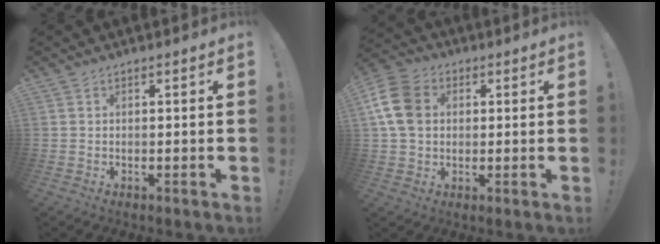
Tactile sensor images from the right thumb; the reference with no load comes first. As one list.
[{"total": 11.4, "force": [2.2, 8.7, 7.1], "torque": [-0.129, 0.007, 0.045]}]